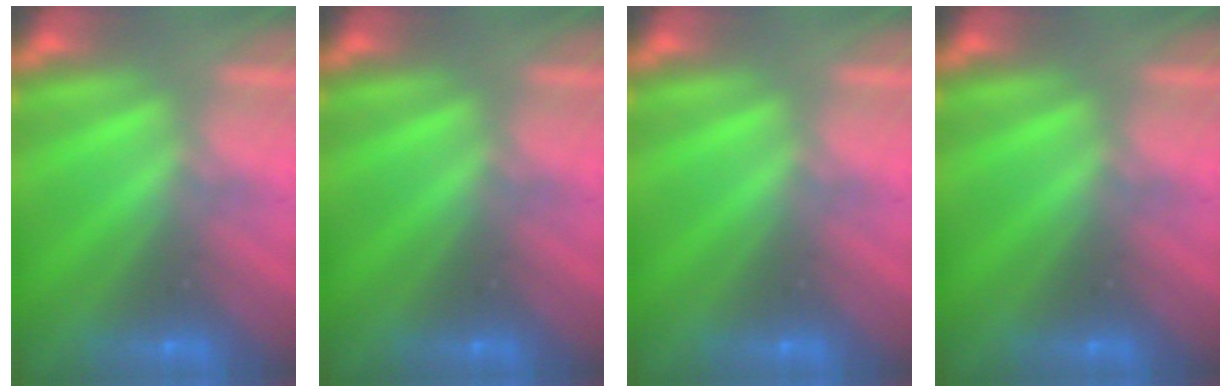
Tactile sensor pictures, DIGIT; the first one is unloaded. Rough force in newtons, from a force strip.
{"total": 0.0}
{"total": 0.0}
{"total": 0.0}